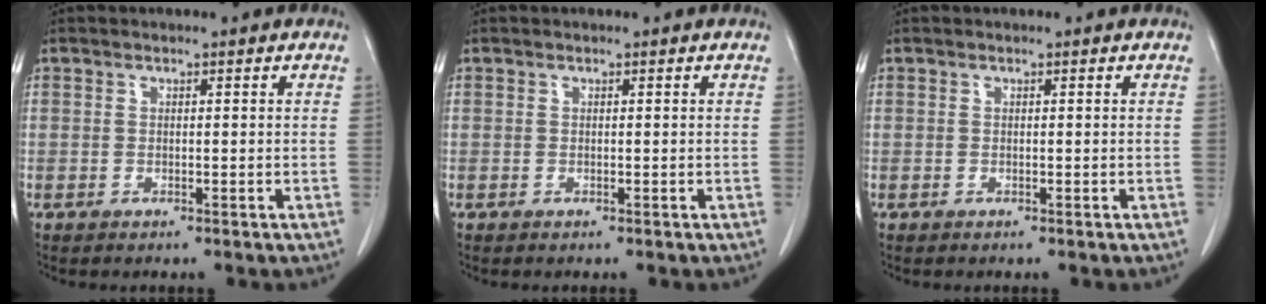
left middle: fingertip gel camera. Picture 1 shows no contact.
{"total": 0.0}
{"total": 0.0}